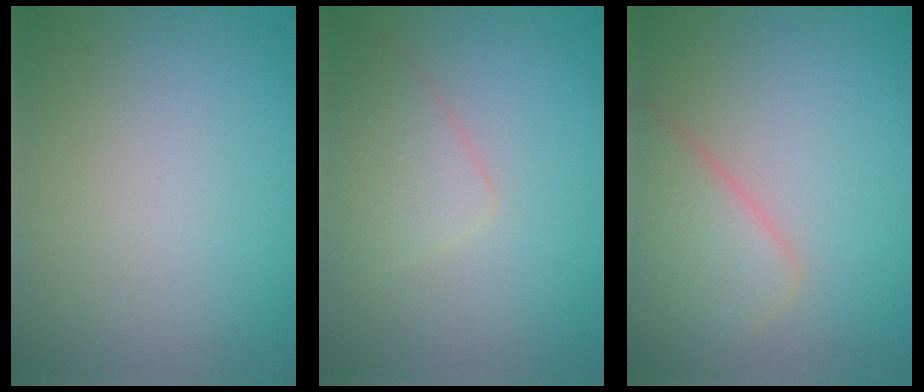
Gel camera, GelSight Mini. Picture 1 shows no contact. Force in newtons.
{"total": 2.4, "press": 2.4, "slide": 0.2}
{"total": 4.4, "press": 4.4, "slide": 0.2}